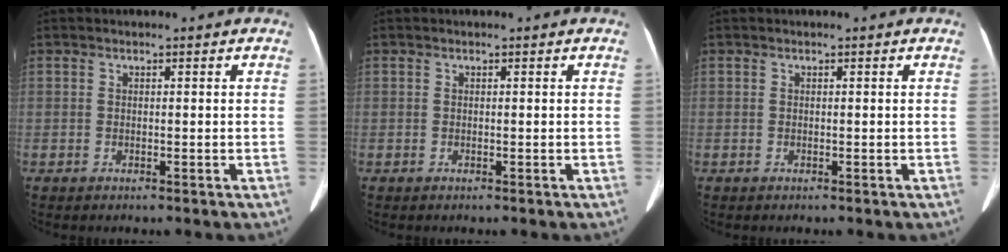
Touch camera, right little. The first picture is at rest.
{"total": 0.0}
{"total": 0.0}